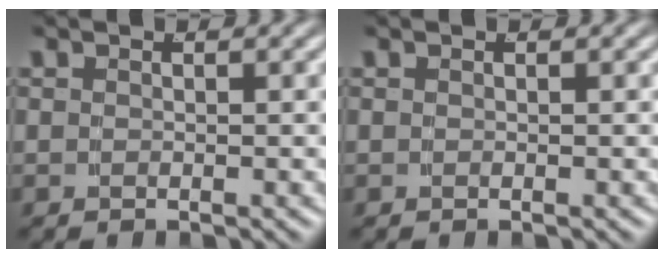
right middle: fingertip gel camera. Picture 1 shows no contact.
{"total": 0.0}